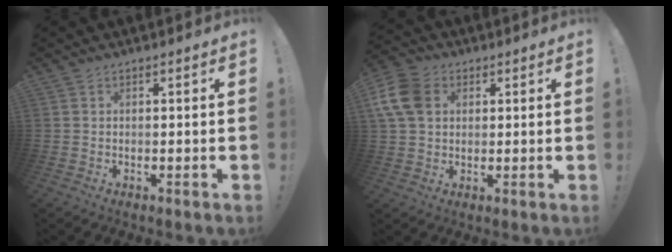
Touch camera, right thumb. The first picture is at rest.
{"total": 12.3, "force": [3.4, 9.2, 7.4], "torque": [-0.154, 0.004, 0.069]}